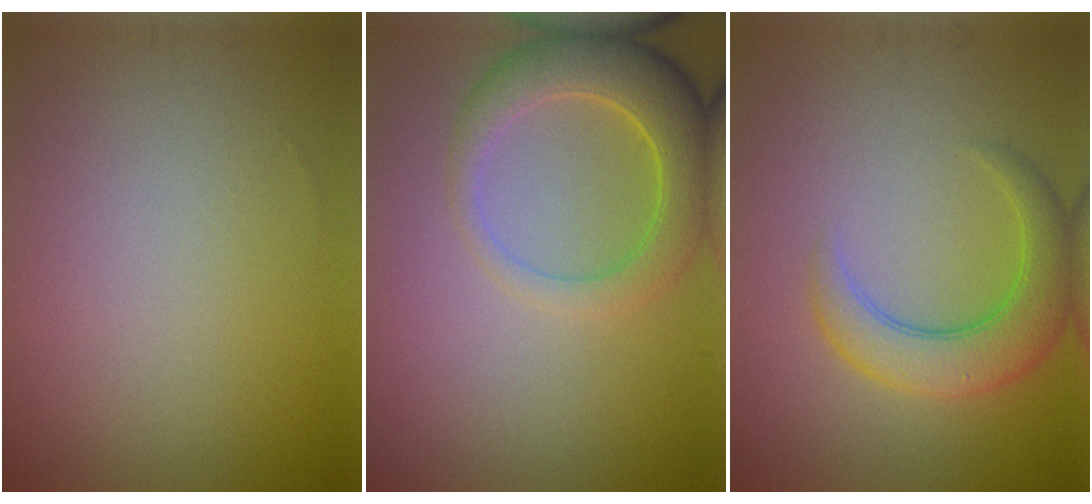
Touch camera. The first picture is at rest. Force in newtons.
{"total": 5.2, "press": 5.2, "slide": 0.1}
{"total": 5.0, "press": 5.0, "slide": 0.3}